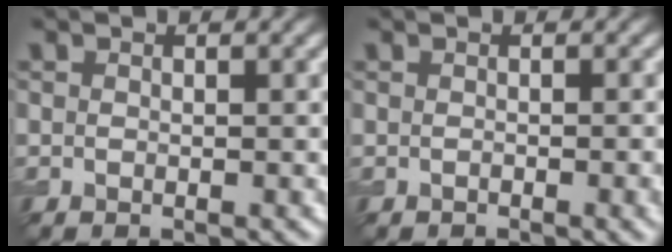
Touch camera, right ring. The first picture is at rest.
{"total": 1.8, "force": [-0.7, 0.6, 1.6], "torque": [-0.019, -0.003, -0.011]}